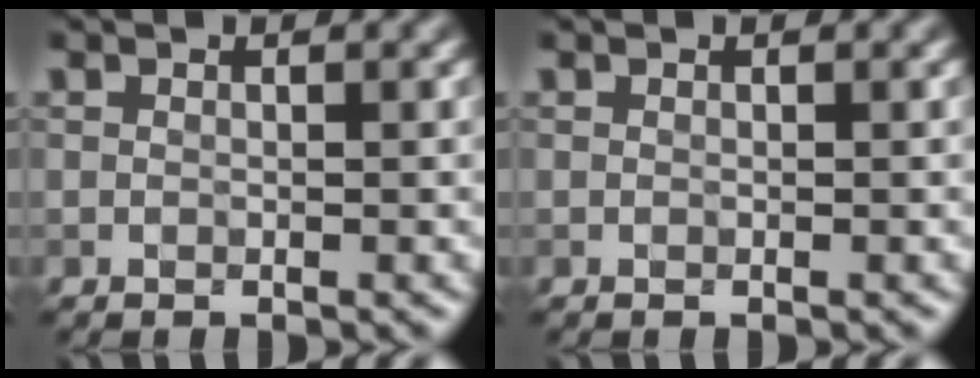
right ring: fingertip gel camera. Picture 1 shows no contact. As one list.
[{"total": 0.0}]